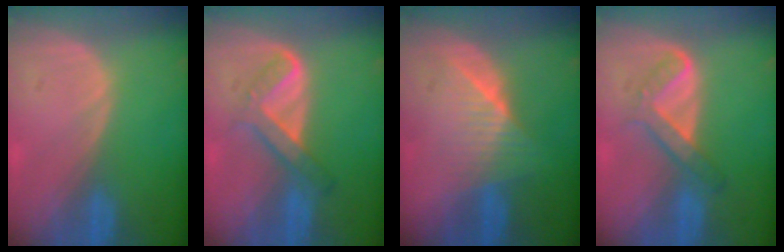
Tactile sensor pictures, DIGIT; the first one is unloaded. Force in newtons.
{"total": 5.3, "press": 5.1, "slide": 1.4}
{"total": 6.4, "press": 6.0, "slide": 2.2}
{"total": 4.9, "press": 4.8, "slide": 1.0}